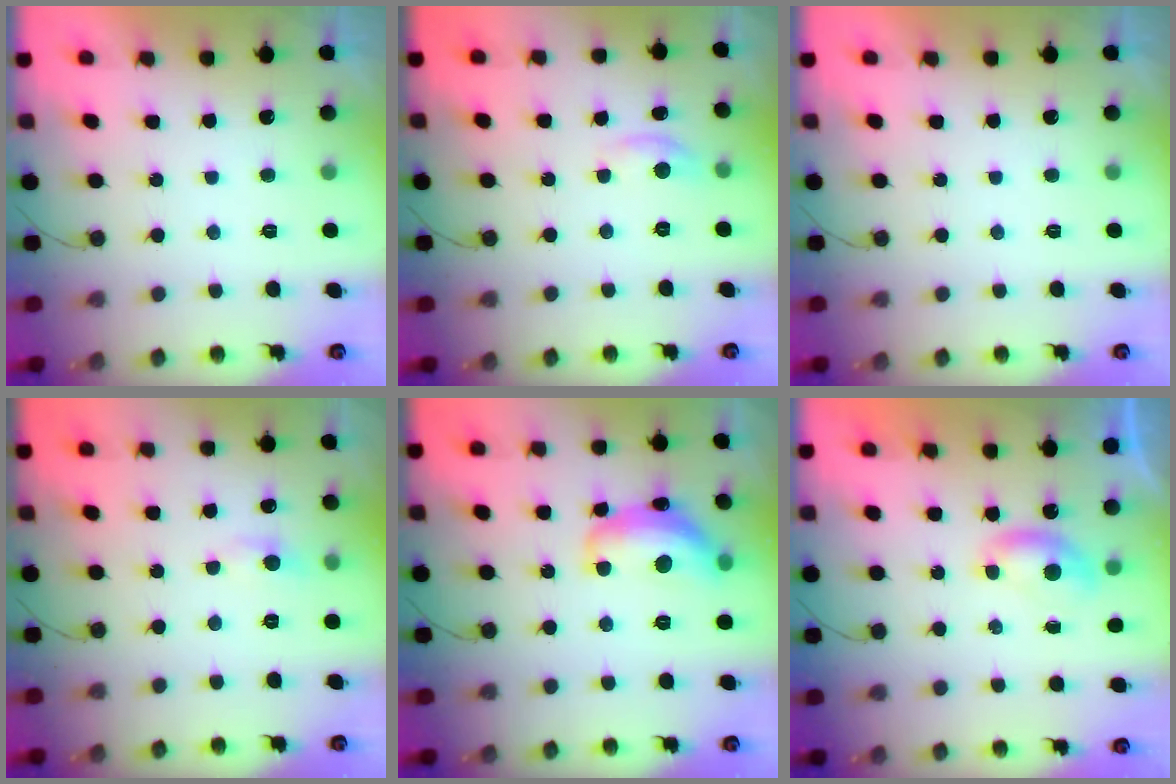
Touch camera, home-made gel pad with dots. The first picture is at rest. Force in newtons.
{"total": 4.2, "press": 4.2, "slide": 0.1}
{"total": 0.0}
{"total": 3.9, "press": 3.8, "slide": 0.5}
{"total": 14.0, "press": 14.0, "slide": 0.7}
{"total": 4.9, "press": 4.9, "slide": 0.5}